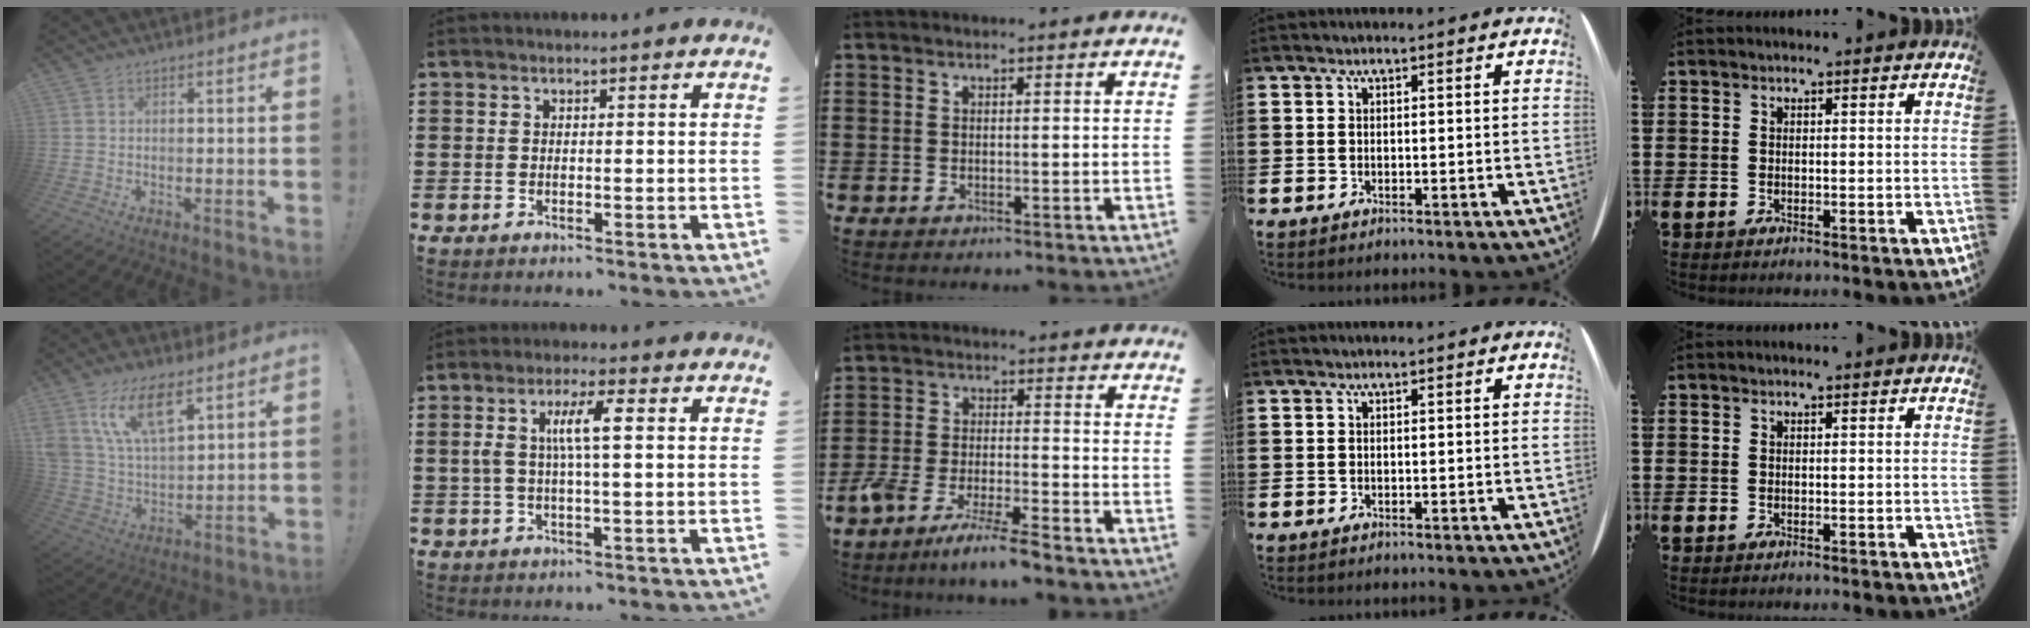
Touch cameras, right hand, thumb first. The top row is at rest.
{"thumb": {"total": 15.3, "force": [8.9, 7.1, 10.1], "torque": [-0.209, -0.037, 0.163]}, "index": {"total": 6.0, "force": [0.8, 1.1, 5.9], "torque": [-0.120, 0.003, 0.005]}, "middle": {"total": 6.3, "force": [-5.8, -0.3, 2.5], "torque": [-0.058, -0.014, -0.114]}}